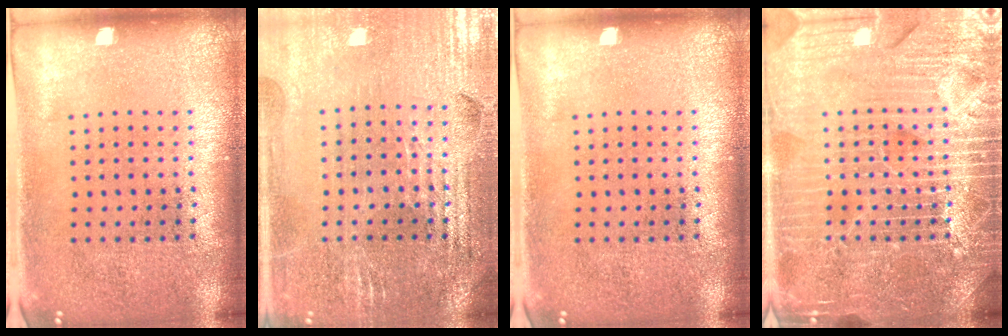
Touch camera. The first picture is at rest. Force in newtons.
{"total": 2.9, "press": 2.8, "slide": 0.5}
{"total": 0.0}
{"total": 7.2, "press": 7.1, "slide": 1.0}